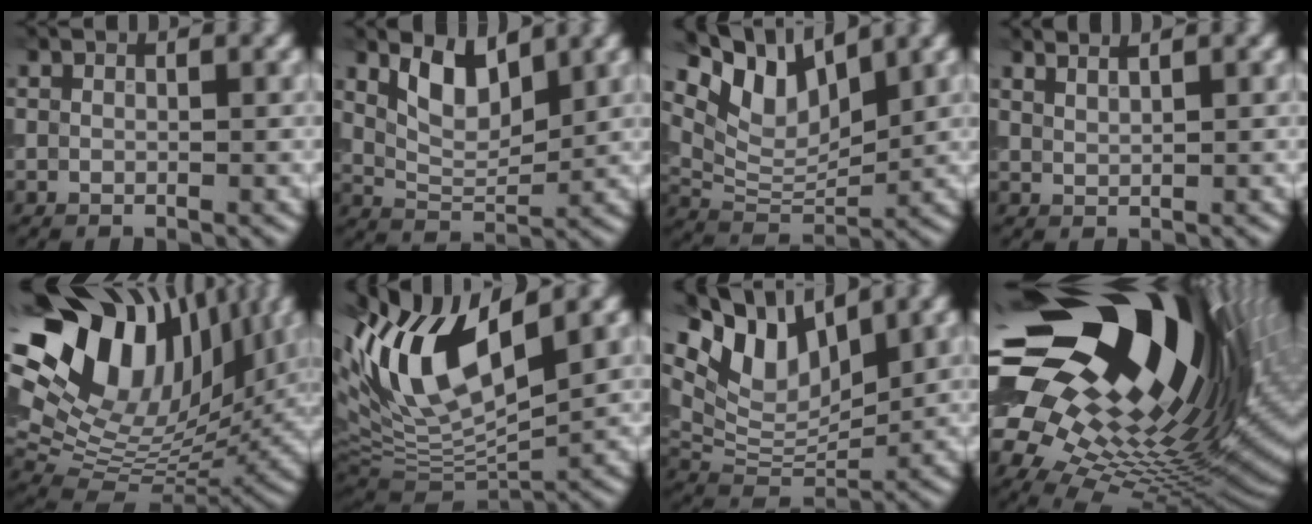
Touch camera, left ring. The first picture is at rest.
{"total": 4.6, "force": [2.3, 2.2, 3.3], "torque": [-0.065, -0.004, 0.045]}
{"total": 7.3, "force": [4.9, 3.1, 4.4], "torque": [-0.085, 0.004, 0.087]}
{"total": 2.3, "force": [1.9, 0.6, 1.0], "torque": [-0.003, 0.005, 0.018]}
{"total": 17.9, "force": [7.9, 11.3, 11.4], "torque": [-0.222, 0.040, 0.144]}
{"total": 11.8, "force": [3.6, 4.6, 10.3], "torque": [-0.204, 0.009, 0.062]}
{"total": 8.9, "force": [5.4, 4.1, 5.7], "torque": [-0.115, 0.010, 0.099]}
{"total": 21.8, "force": [6.9, 10.7, 17.7], "torque": [-0.294, -0.006, 0.114]}